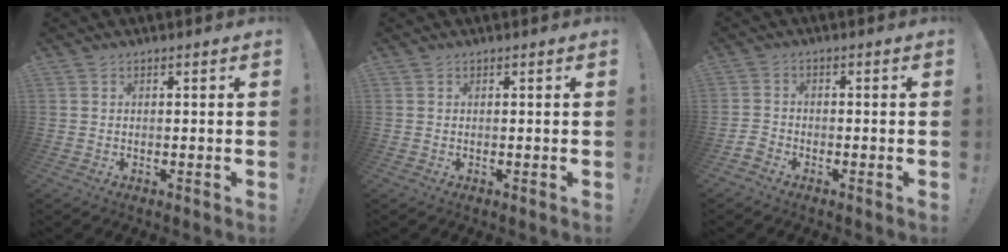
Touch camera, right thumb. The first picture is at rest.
{"total": 0.0}
{"total": 3.2, "force": [-2.5, 1.7, 0.9], "torque": [-0.030, 0.007, -0.049]}